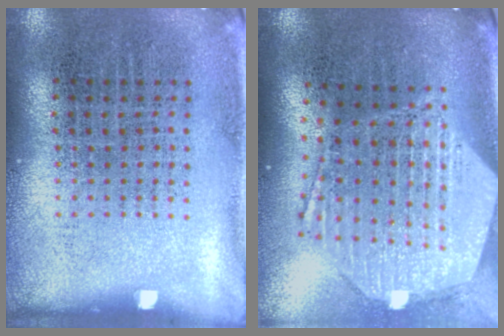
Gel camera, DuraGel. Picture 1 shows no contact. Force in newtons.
{"total": 2.9, "press": 2.3, "slide": 1.8}